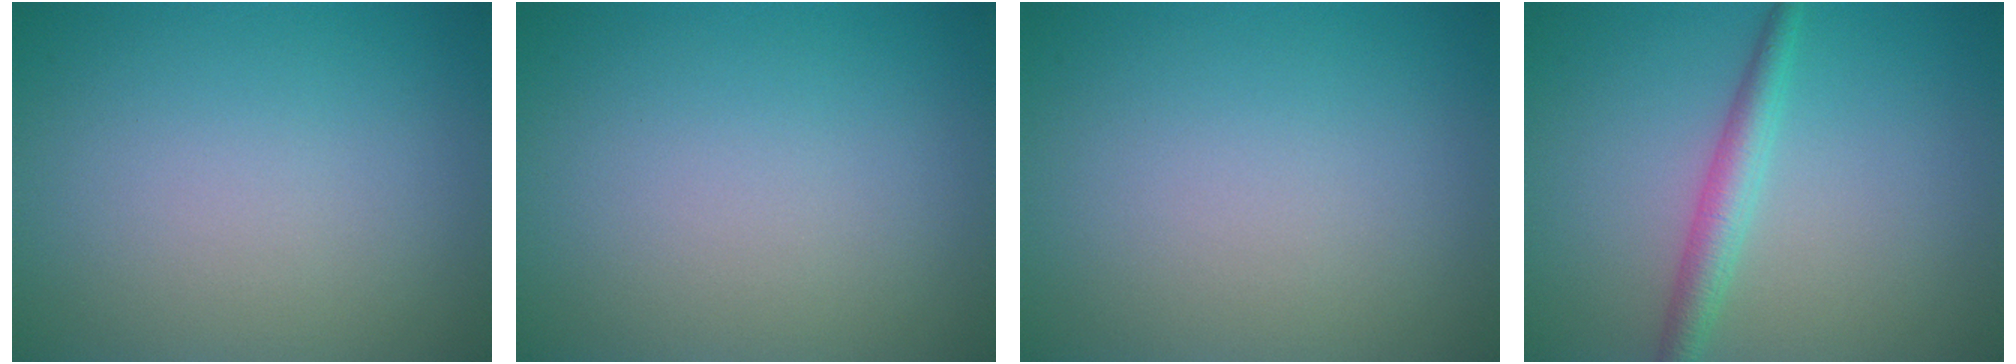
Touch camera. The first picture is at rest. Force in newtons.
{"total": 0.0}
{"total": 0.0}
{"total": 2.7, "press": 2.6, "slide": 0.1}